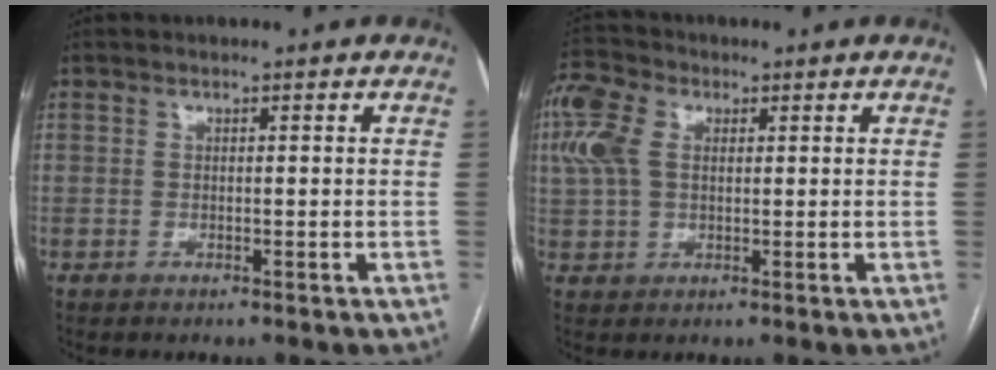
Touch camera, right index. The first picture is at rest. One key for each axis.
{"total": 9.8, "fx": 2.9, "fy": 6.6, "fz": 6.7, "tx": -0.188, "ty": 0.035, "tz": 0.059}